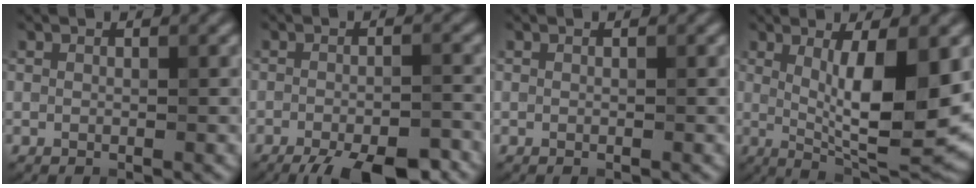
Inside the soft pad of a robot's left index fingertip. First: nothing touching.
{"total": 8.8, "force": [-7.0, 2.4, 4.9], "torque": [-0.064, -0.018, -0.095]}
{"total": 0.0}
{"total": 10.0, "force": [1.0, 2.7, 9.6], "torque": [-0.144, -0.015, 0.026]}